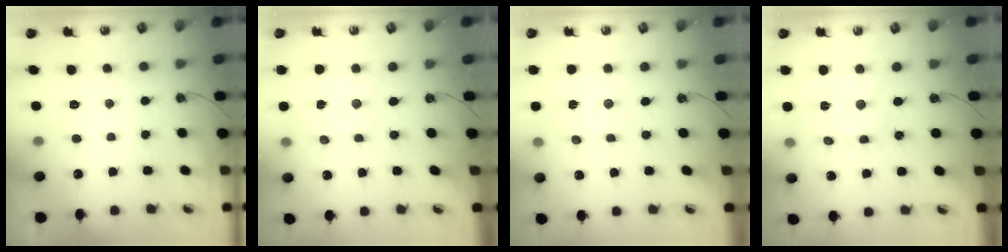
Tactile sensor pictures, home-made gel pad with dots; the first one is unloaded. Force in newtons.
{"total": 2.8, "press": 2.7, "slide": 0.4}
{"total": 2.2, "press": 2.2, "slide": 0.3}
{"total": 8.4, "press": 8.3, "slide": 1.3}